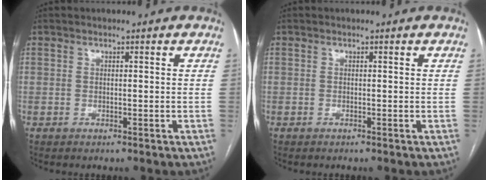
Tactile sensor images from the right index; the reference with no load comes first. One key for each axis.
{"total": 0.0}